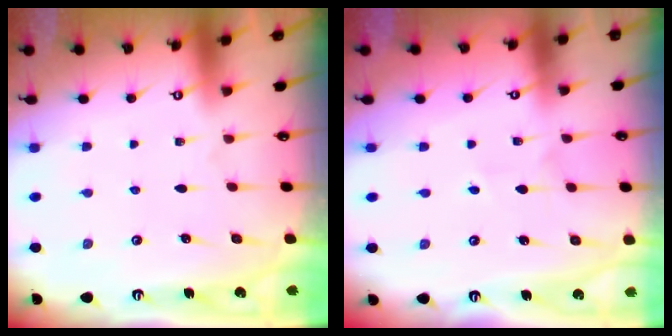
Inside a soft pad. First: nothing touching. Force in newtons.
{"total": 2.1, "press": 1.9, "slide": 0.9}